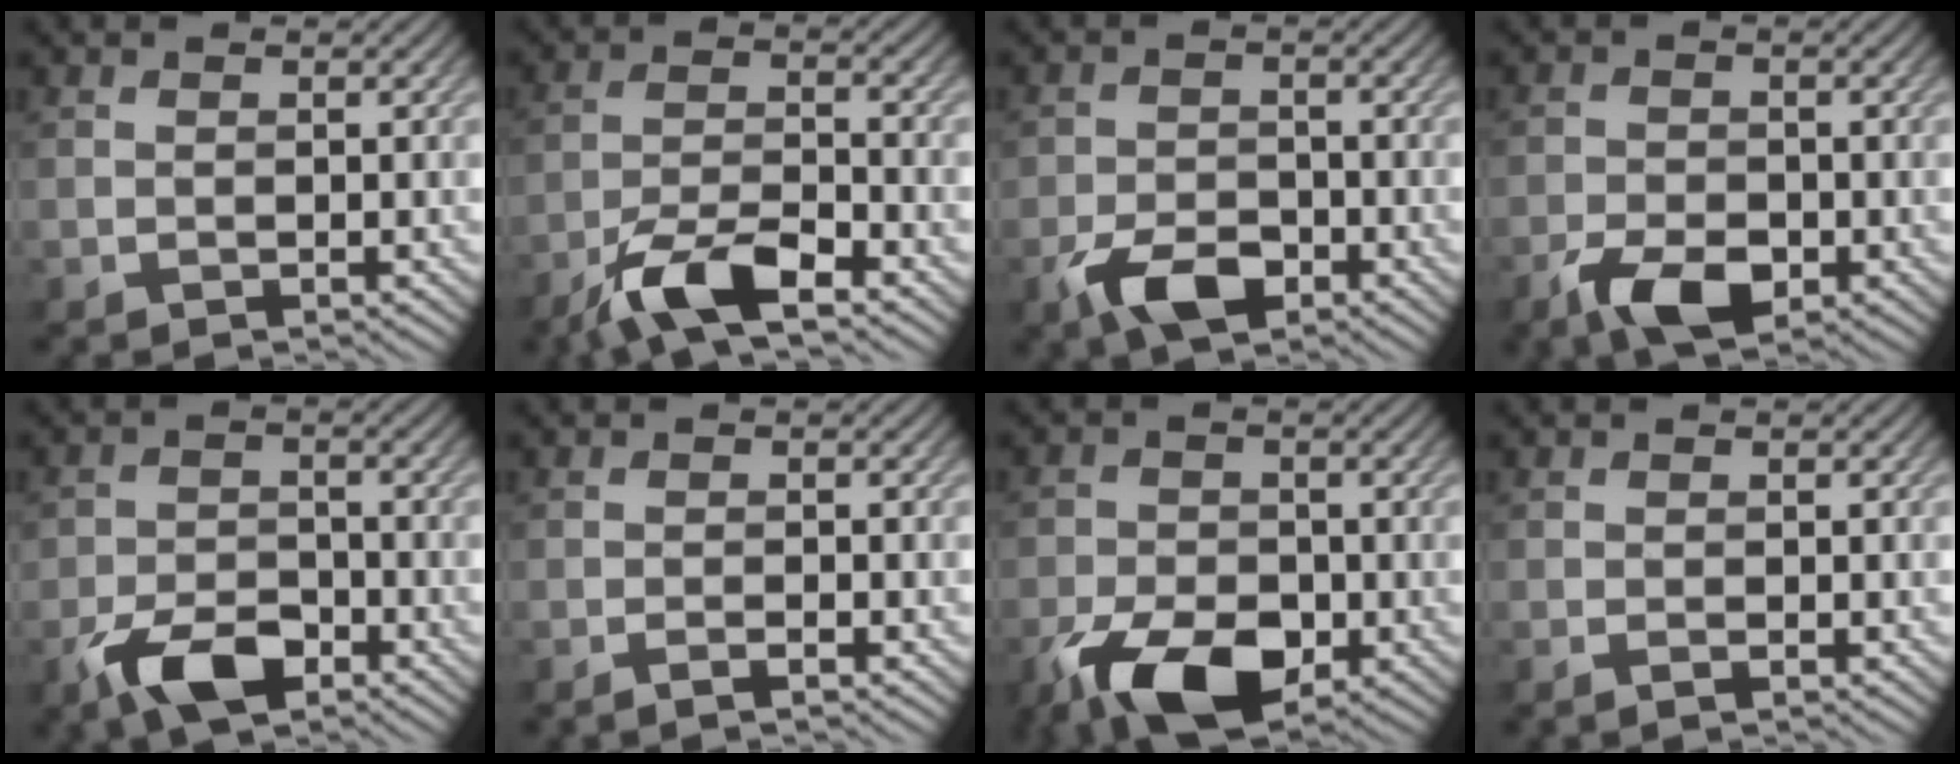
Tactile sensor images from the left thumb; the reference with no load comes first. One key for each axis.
{"total": 8.7, "fx": -6.0, "fy": 2.4, "fz": 5.9, "tx": -0.116, "ty": -0.001, "tz": -0.118}
{"total": 5.3, "fx": -3.0, "fy": 3.1, "fz": 3.2, "tx": -0.061, "ty": -0.004, "tz": -0.061}
{"total": 5.2, "fx": -2.7, "fy": 2.8, "fz": 3.4, "tx": -0.066, "ty": -0.004, "tz": -0.053}
{"total": 6.4, "fx": -3.8, "fy": 3.5, "fz": 3.8, "tx": -0.071, "ty": 0.000, "tz": -0.079}
{"total": 1.4, "fx": -0.9, "fy": 0.1, "fz": 1.0, "tx": -0.016, "ty": 0.005, "tz": -0.020}
{"total": 9.7, "fx": -4.9, "fy": 5.2, "fz": 6.5, "tx": -0.137, "ty": -0.021, "tz": -0.090}
{"total": 0.5, "fx": -0.3, "fy": 0.1, "fz": 0.4, "tx": -0.007, "ty": -0.001, "tz": -0.005}